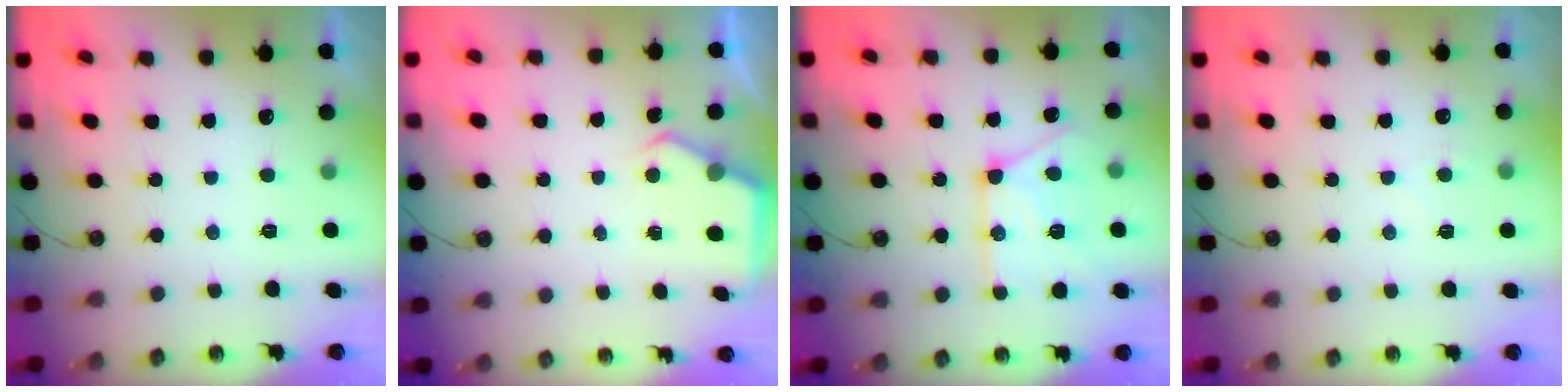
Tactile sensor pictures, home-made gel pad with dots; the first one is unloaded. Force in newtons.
{"total": 3.9, "press": 3.9, "slide": 0.4}
{"total": 14.4, "press": 14.4, "slide": 0.7}
{"total": 4.8, "press": 4.7, "slide": 0.6}